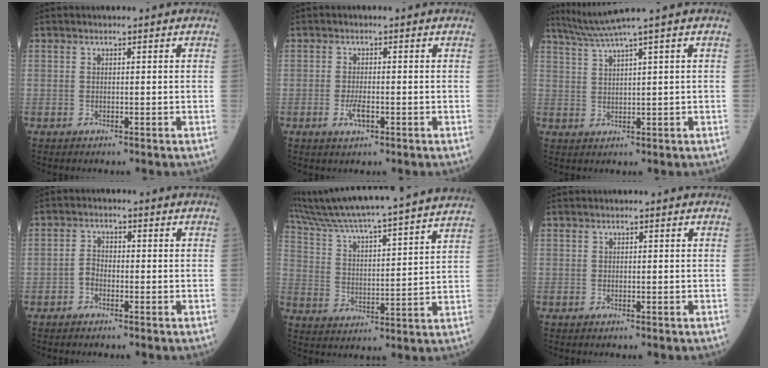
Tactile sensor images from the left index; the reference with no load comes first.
{"total": 2.4, "force": [-0.9, 0.7, 2.1], "torque": [-0.049, -0.003, -0.015]}
{"total": 4.4, "force": [3.4, -2.0, 1.8], "torque": [-0.046, -0.001, 0.077]}
{"total": 1.8, "force": [-1.0, 1.1, 1.1], "torque": [-0.020, 0.004, -0.022]}
{"total": 25.9, "force": [23.5, -0.5, 10.7], "torque": [-0.187, -0.015, 0.335]}
{"total": 0.0}